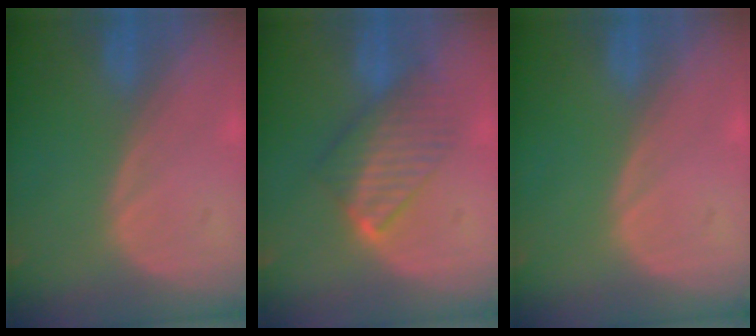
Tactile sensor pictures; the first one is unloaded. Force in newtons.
{"total": 6.6, "press": 6.6, "slide": 0.9}
{"total": 0.0}